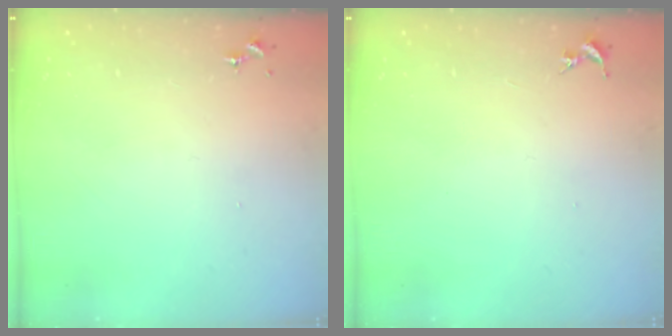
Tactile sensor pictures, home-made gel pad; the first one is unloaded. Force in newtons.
{"total": 0.0}